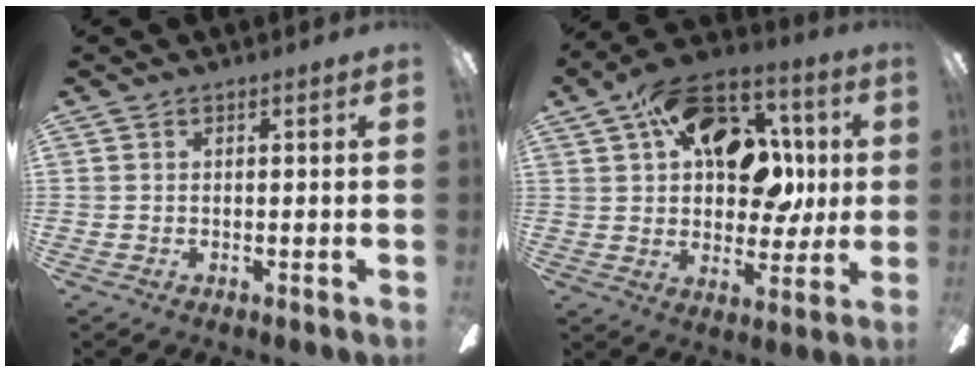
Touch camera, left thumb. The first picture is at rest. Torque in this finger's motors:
{"motor_torque": [2.35, 2.66, 2.13, -0.64, 0.16]}